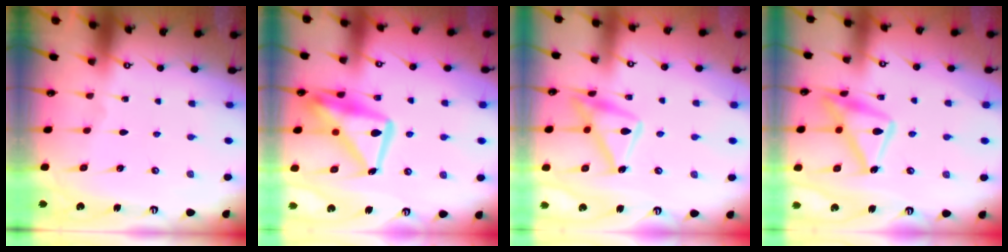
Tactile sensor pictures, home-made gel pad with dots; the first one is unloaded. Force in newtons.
{"total": 19.4, "press": 19.3, "slide": 1.9}
{"total": 15.3, "press": 15.3, "slide": 0.8}
{"total": 16.2, "press": 16.1, "slide": 1.1}